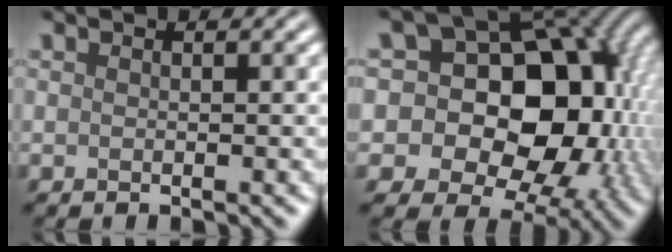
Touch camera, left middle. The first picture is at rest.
{"total": 15.3, "force": [-0.3, 12.0, 9.5], "torque": [-0.124, 0.017, 0.000]}